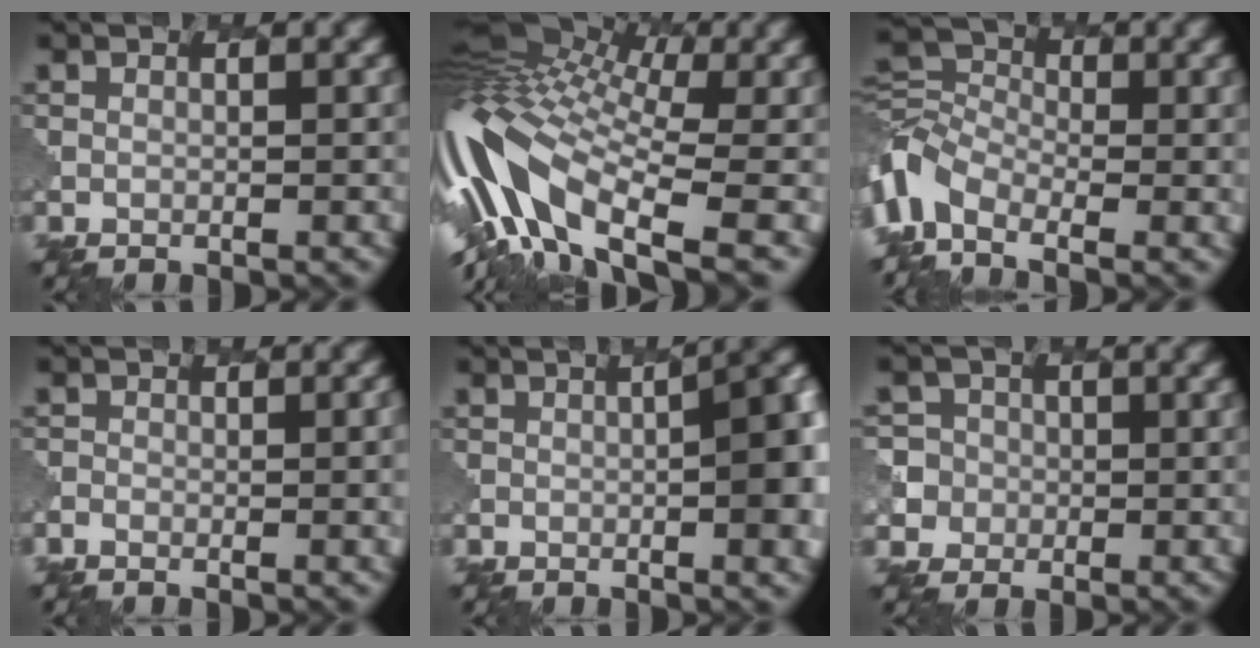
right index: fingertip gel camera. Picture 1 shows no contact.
{"total": 14.7, "force": [-1.8, 7.5, 12.5], "torque": [-0.271, 0.013, -0.039]}
{"total": 8.0, "force": [-3.5, 4.6, 5.5], "torque": [-0.117, -0.002, -0.085]}
{"total": 4.7, "force": [-1.4, 2.1, 4.0], "torque": [-0.028, 0.005, -0.019]}
{"total": 9.5, "force": [-1.1, 3.4, 8.8], "torque": [-0.064, 0.013, -0.023]}
{"total": 5.7, "force": [-0.5, 5.6, 1.0], "torque": [-0.015, 0.023, -0.029]}